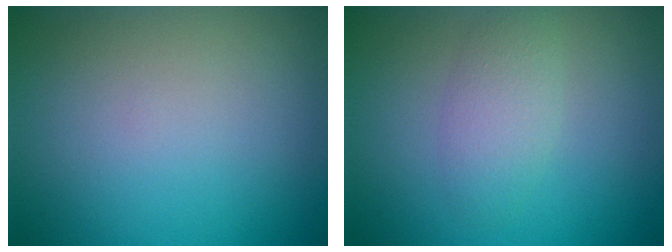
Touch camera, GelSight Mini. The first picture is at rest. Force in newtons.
{"total": 2.4, "press": 2.4, "slide": 0.2}